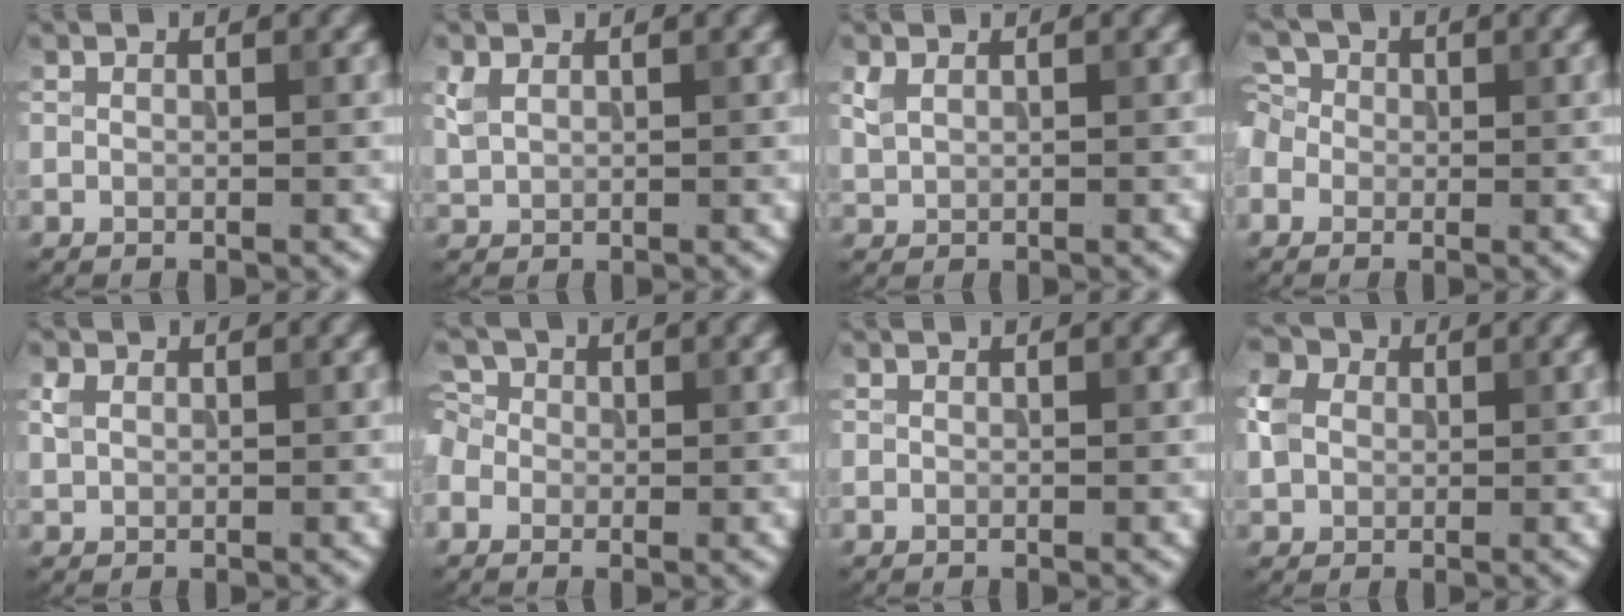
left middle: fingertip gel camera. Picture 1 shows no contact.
{"total": 1.6, "force": [0.8, 1.0, 0.9], "torque": [-0.025, 0.001, 0.021]}
{"total": 1.3, "force": [0.8, 0.7, 0.8], "torque": [-0.021, 0.000, 0.021]}
{"total": 3.6, "force": [0.0, 3.3, 1.4], "torque": [-0.022, 0.022, -0.023]}
{"total": 1.4, "force": [0.5, 1.1, 0.7], "torque": [-0.015, 0.003, 0.011]}
{"total": 3.2, "force": [0.0, 3.0, 1.3], "torque": [-0.016, 0.020, -0.022]}
{"total": 0.0}
{"total": 3.1, "force": [0.4, 2.7, 1.5], "torque": [-0.034, 0.005, 0.005]}